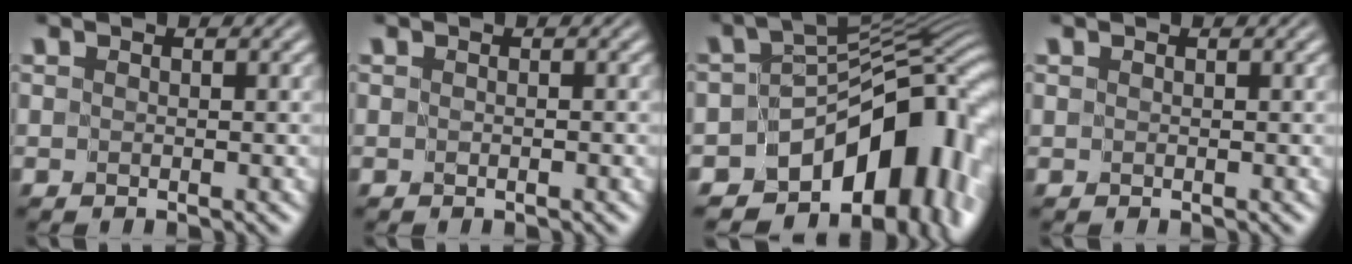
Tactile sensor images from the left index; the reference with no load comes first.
{"total": 0.0}
{"total": 13.9, "force": [-6.6, 8.6, 8.7], "torque": [-0.092, -0.009, -0.106]}
{"total": 0.0}